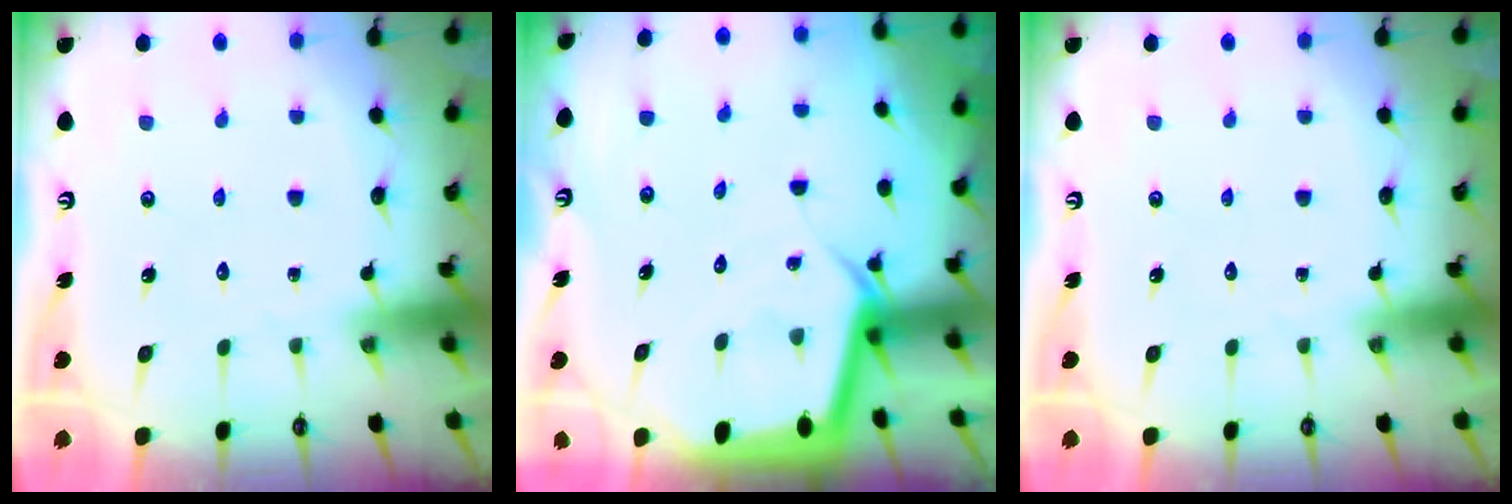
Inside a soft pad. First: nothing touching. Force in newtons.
{"total": 6.4, "press": 6.3, "slide": 0.7}
{"total": 0.0}